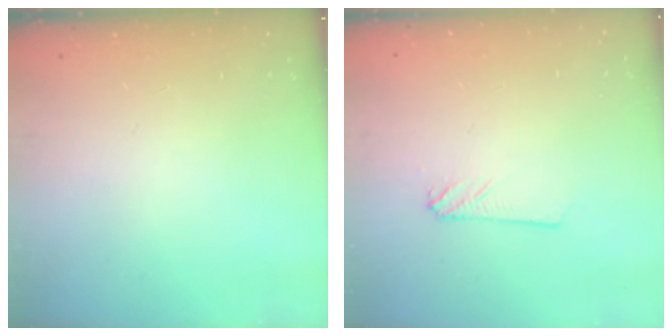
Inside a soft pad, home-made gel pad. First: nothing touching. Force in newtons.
{"total": 2.4, "press": 2.4, "slide": 0.2}